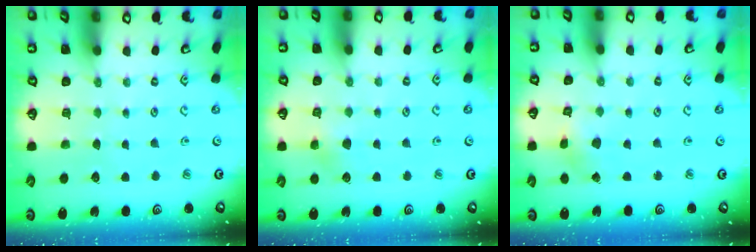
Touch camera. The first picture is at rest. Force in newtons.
{"total": 5.7, "press": 5.7, "slide": 0.4}
{"total": 2.7, "press": 2.7, "slide": 0.2}